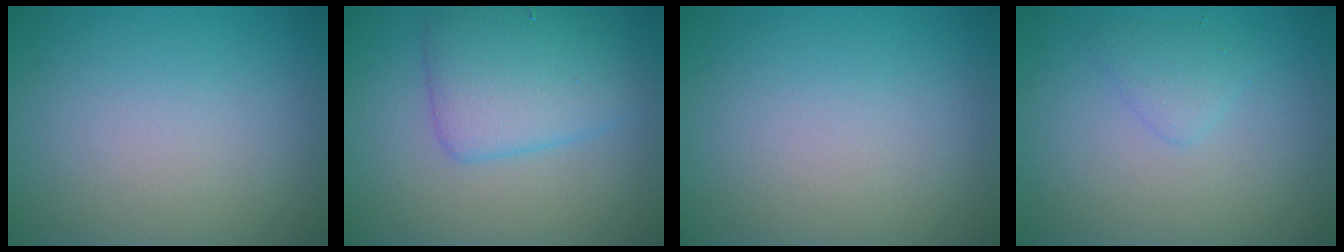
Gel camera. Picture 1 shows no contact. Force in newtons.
{"total": 4.9, "press": 4.9, "slide": 0.2}
{"total": 0.0}
{"total": 1.4, "press": 1.4, "slide": 0.1}